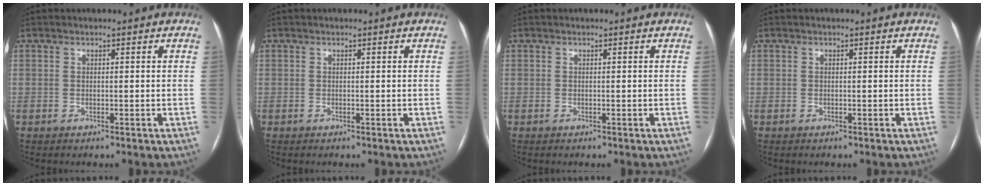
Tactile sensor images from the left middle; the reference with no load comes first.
{"total": 0.0}
{"total": 0.0}
{"total": 0.0}